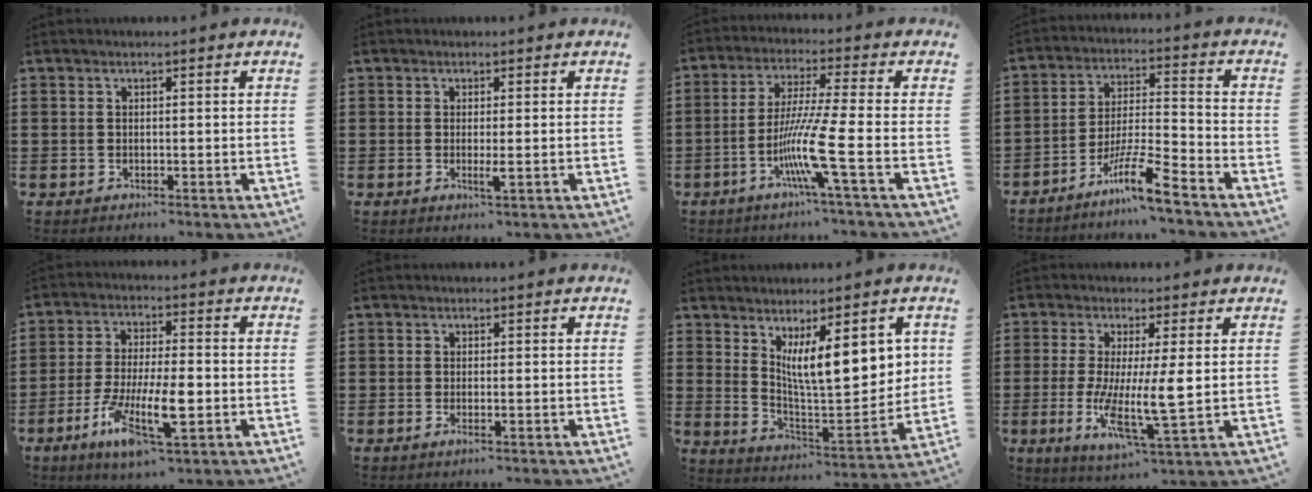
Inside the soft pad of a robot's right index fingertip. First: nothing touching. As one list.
[{"total": 1.9, "force": [-0.3, 0.0, 1.8], "torque": [-0.033, -0.005, -0.006]}, {"total": 10.4, "force": [-3.8, -0.5, 9.7], "torque": [-0.205, -0.021, -0.080]}, {"total": 9.6, "force": [-7.0, 0.7, 6.4], "torque": [-0.128, 0.000, -0.136]}, {"total": 11.3, "force": [-4.3, 3.3, 9.9], "torque": [-0.206, -0.008, -0.079]}, {"total": 1.0, "force": [-0.5, 0.1, 0.9], "torque": [-0.015, -0.004, -0.008]}, {"total": 11.7, "force": [4.7, 3.1, 10.3], "torque": [-0.175, -0.015, 0.077]}, {"total": 9.0, "force": [0.3, 1.3, 8.9], "torque": [-0.170, -0.023, 0.001]}]